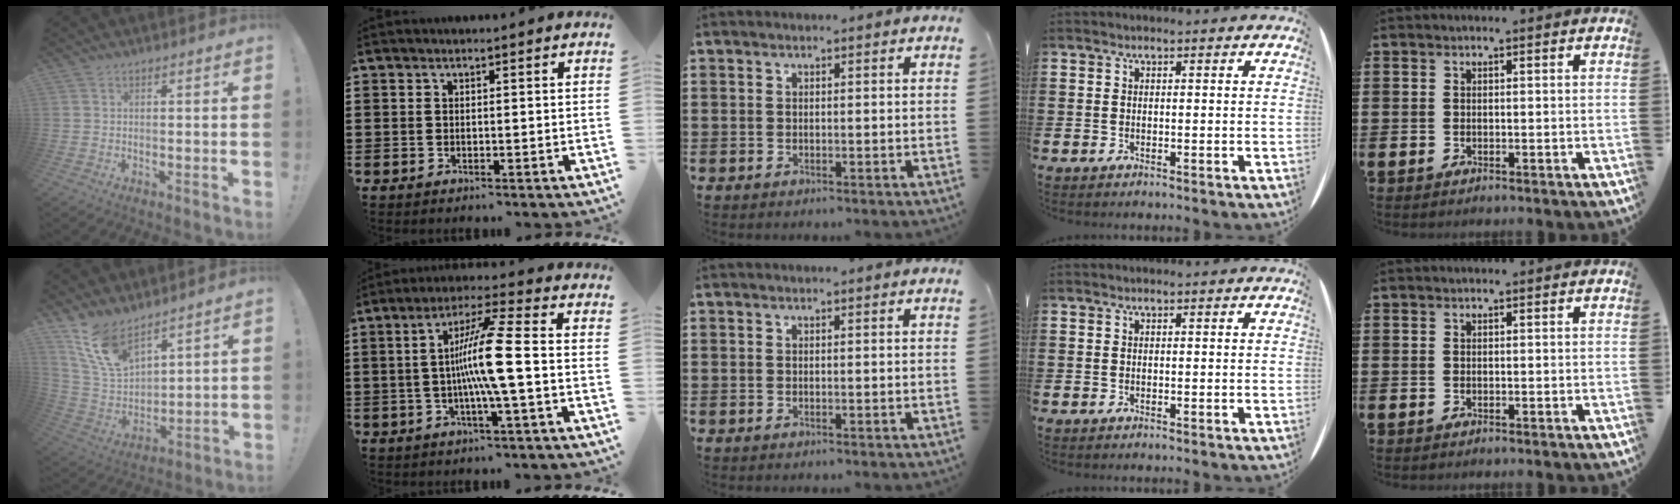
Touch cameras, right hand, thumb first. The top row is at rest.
{"thumb": {"total": 13.4, "force": [10.1, 6.1, 6.3], "torque": [-0.135, -0.064, 0.198]}, "index": {"total": 10.3, "force": [-1.1, -0.2, 10.2], "torque": [-0.201, -0.009, -0.033]}}